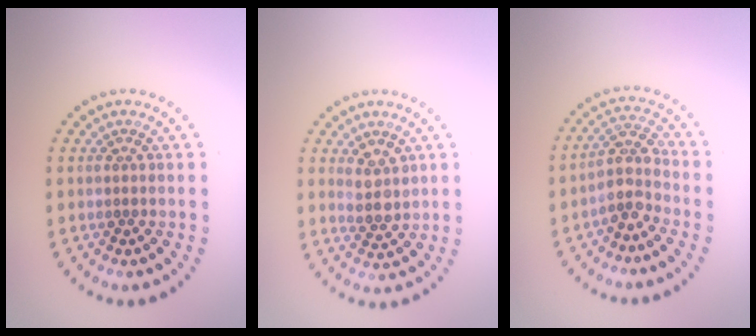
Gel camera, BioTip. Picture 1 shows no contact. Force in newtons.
{"total": 2.2, "press": 2.1, "slide": 0.8}
{"total": 3.0, "press": 2.3, "slide": 1.9}